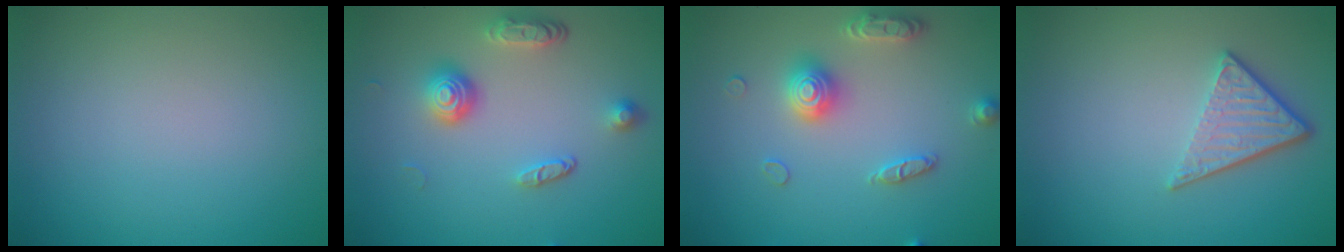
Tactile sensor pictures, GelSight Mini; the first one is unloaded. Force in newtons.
{"total": 3.8, "press": 2.9, "slide": 2.4}
{"total": 3.2, "press": 3.2, "slide": 0.5}
{"total": 3.7, "press": 2.8, "slide": 2.5}